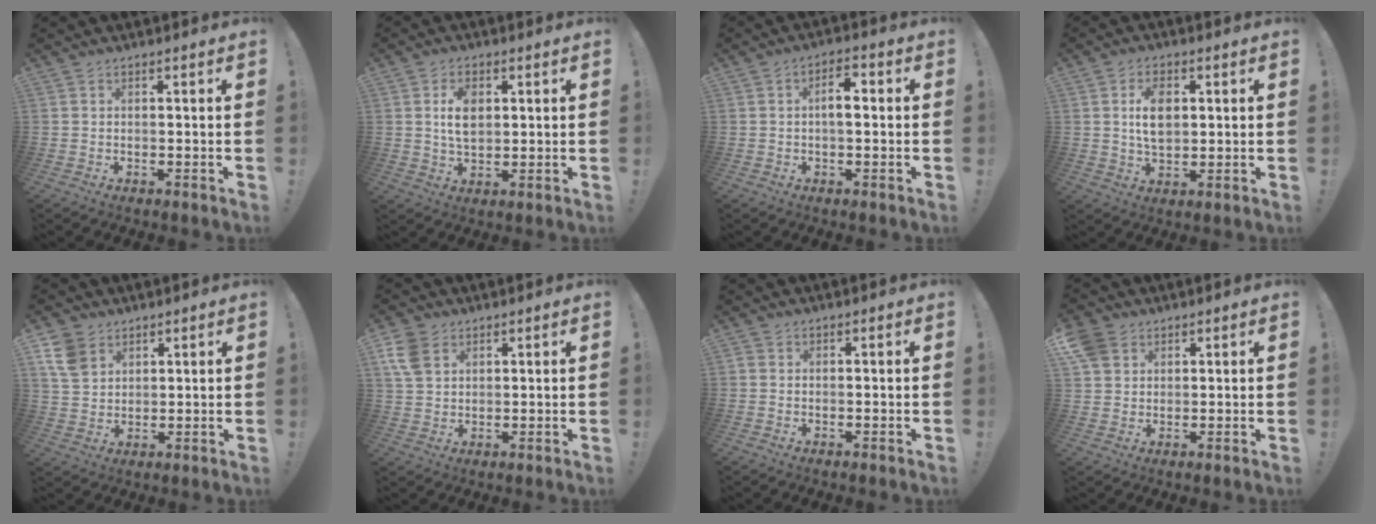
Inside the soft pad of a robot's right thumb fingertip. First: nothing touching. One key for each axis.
{"total": 7.4, "fx": 1.5, "fy": 4.8, "fz": 5.4, "tx": -0.085, "ty": 0.001, "tz": 0.023}
{"total": 5.5, "fx": -0.1, "fy": 2.6, "fz": 4.8, "tx": -0.076, "ty": 0.010, "tz": -0.006}
{"total": 8.4, "fx": 1.4, "fy": 5.4, "fz": 6.2, "tx": -0.097, "ty": 0.003, "tz": 0.022}
{"total": 8.9, "fx": 4.9, "fy": 6.3, "fz": 3.9, "tx": -0.074, "ty": -0.018, "tz": 0.099}
{"total": 8.2, "fx": 3.8, "fy": 5.7, "fz": 4.5, "tx": -0.091, "ty": -0.006, "tz": 0.075}
{"total": 0.6, "fx": -0.2, "fy": 0.6, "fz": 0.1, "tx": -0.006, "ty": 0.003, "tz": -0.001}
{"total": 5.9, "fx": 3.3, "fy": 4.5, "fz": 2.0, "tx": -0.031, "ty": -0.013, "tz": 0.067}